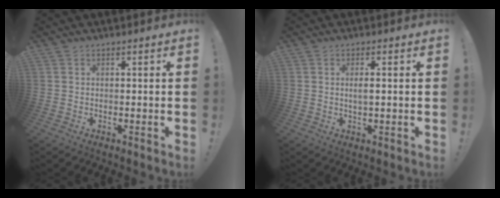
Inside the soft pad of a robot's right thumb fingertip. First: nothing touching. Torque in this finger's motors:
{"motor_torque": [0.01, -0.12, 0.15, 0.14, 0.13]}